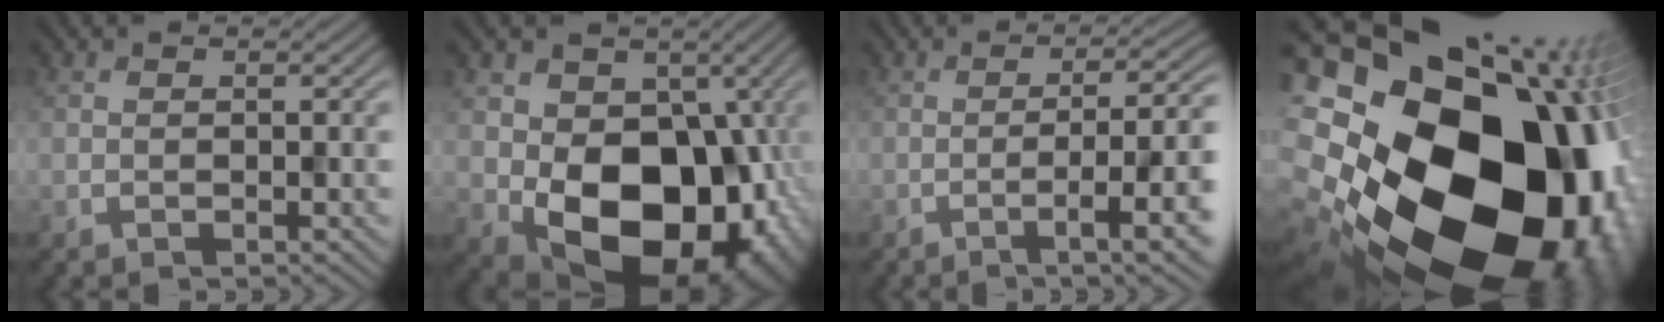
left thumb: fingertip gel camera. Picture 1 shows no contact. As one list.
[{"total": 17.0, "force": [-2.8, 12.0, 11.7], "torque": [-0.148, -0.037, -0.032]}, {"total": 7.7, "force": [-1.5, 1.6, 7.4], "torque": [-0.118, 0.005, -0.025]}, {"total": 25.9, "force": [-2.5, 20.7, 15.4], "torque": [-0.302, -0.066, -0.079]}]